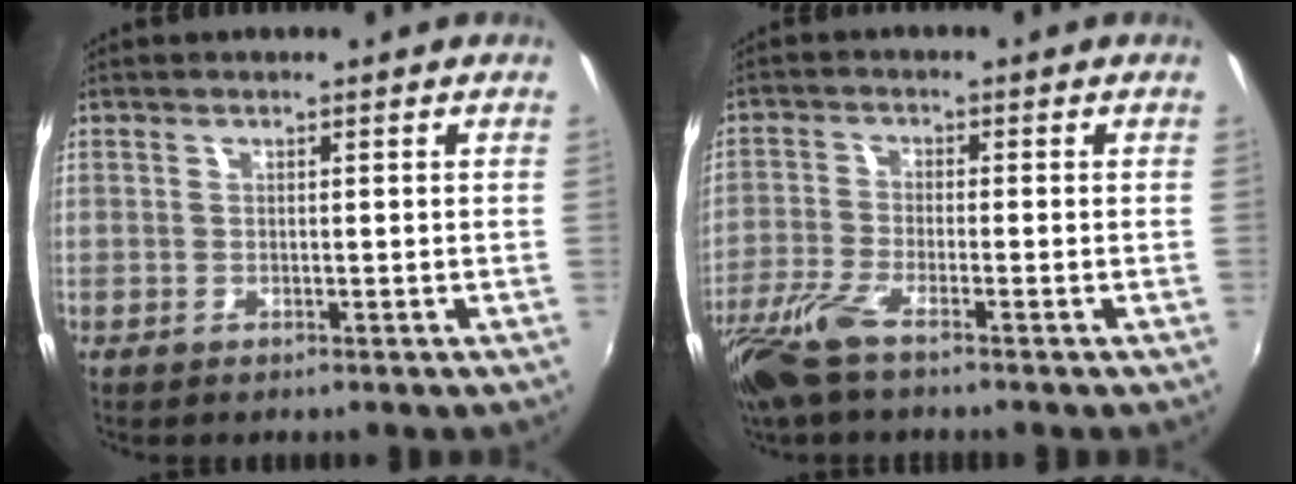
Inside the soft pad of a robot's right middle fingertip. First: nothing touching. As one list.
[{"total": 7.8, "force": [-5.6, 1.3, 5.3], "torque": [-0.131, -0.022, -0.114]}]